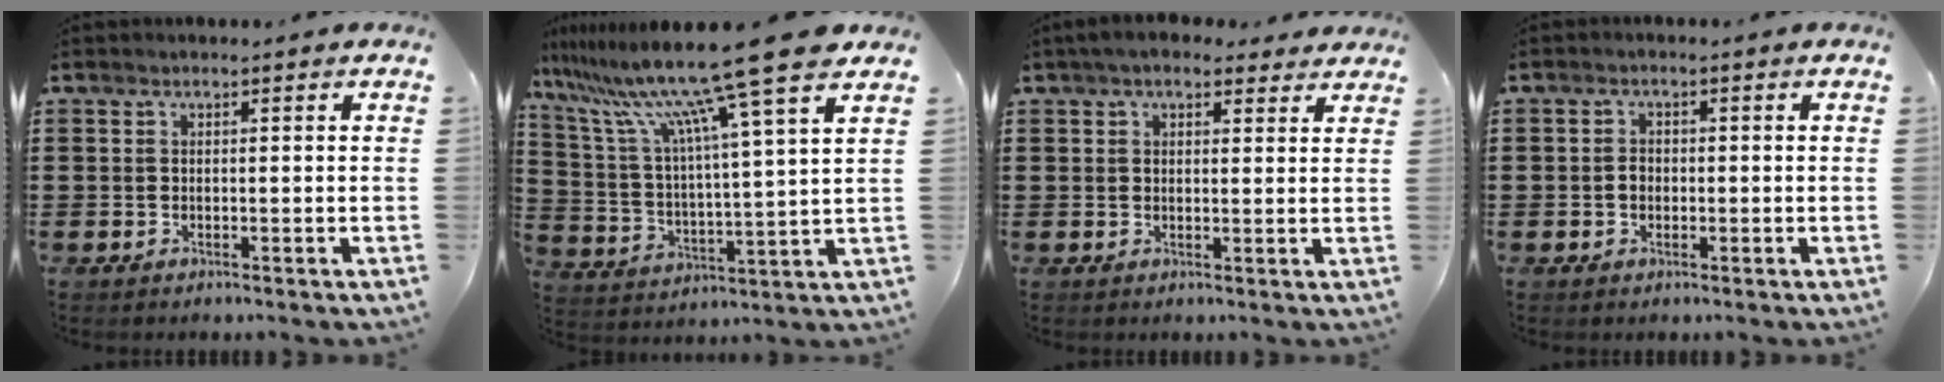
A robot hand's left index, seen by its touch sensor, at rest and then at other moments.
{"total": 15.6, "force": [12.1, -0.6, 9.9], "torque": [-0.214, -0.063, 0.194]}
{"total": 4.1, "force": [3.2, 1.7, 1.8], "torque": [-0.045, 0.002, 0.060]}
{"total": 1.8, "force": [-0.2, 1.3, 1.2], "torque": [-0.026, 0.006, -0.005]}